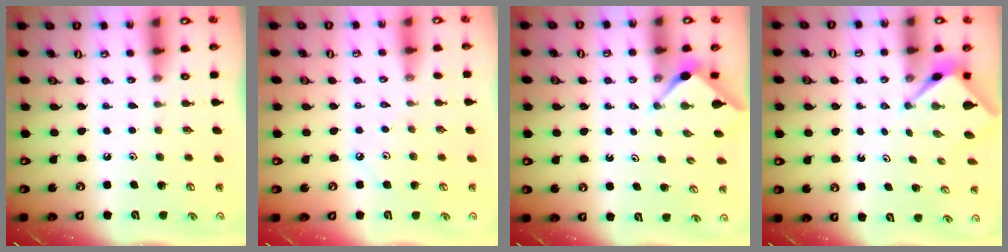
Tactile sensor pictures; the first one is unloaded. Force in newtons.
{"total": 3.3, "press": 3.3, "slide": 0.5}
{"total": 2.9, "press": 2.8, "slide": 0.3}
{"total": 2.6, "press": 2.6, "slide": 0.1}